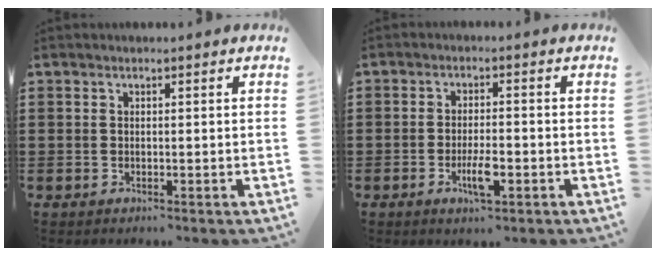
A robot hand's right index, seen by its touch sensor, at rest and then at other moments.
{"total": 4.6, "force": [-1.8, 1.3, 4.1], "torque": [-0.080, 0.000, -0.035]}